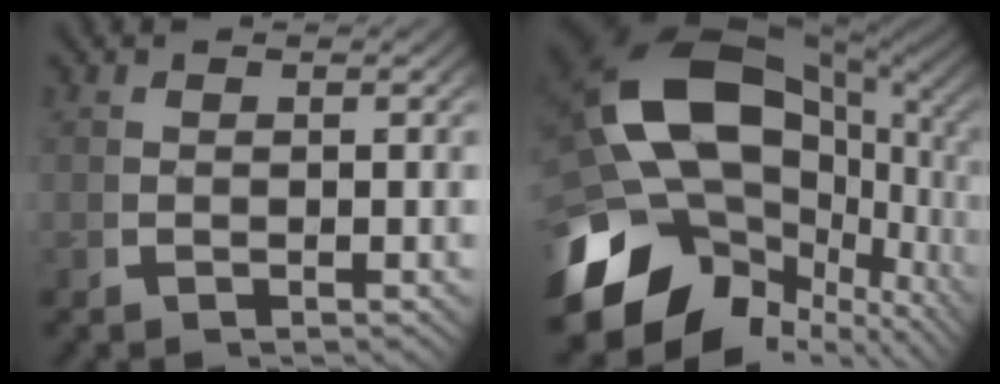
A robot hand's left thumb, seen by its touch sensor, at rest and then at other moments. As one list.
[{"total": 21.9, "force": [-1.8, 14.5, 16.3], "torque": [-0.303, -0.048, -0.010]}]